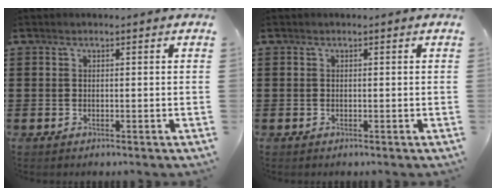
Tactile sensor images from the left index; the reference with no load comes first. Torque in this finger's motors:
{"motor_torque": [-0.03, 0.01, 0.00, 0.00]}